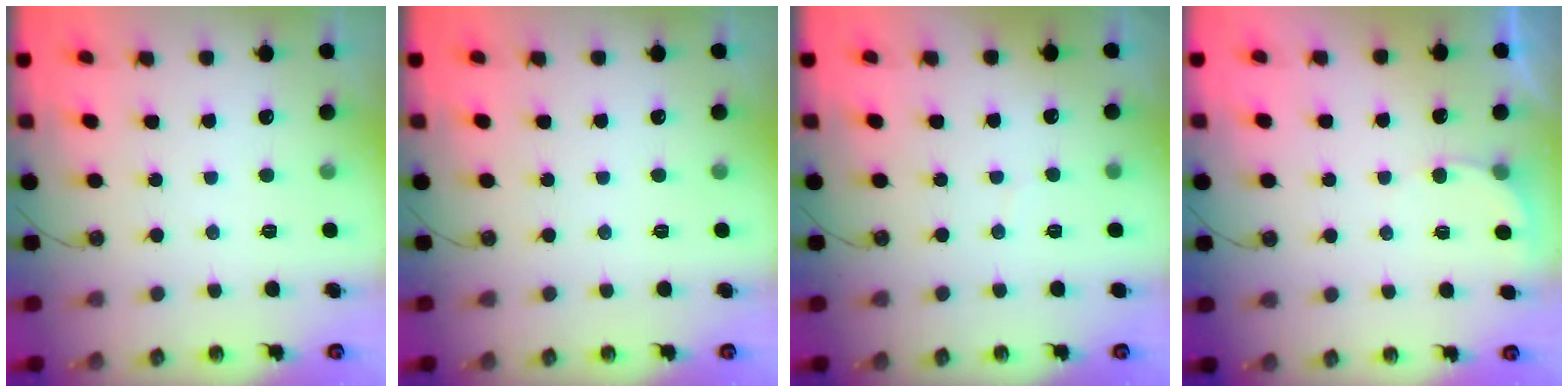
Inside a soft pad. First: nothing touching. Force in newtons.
{"total": 0.0}
{"total": 1.7, "press": 1.7, "slide": 0.1}
{"total": 2.7, "press": 2.7, "slide": 0.2}